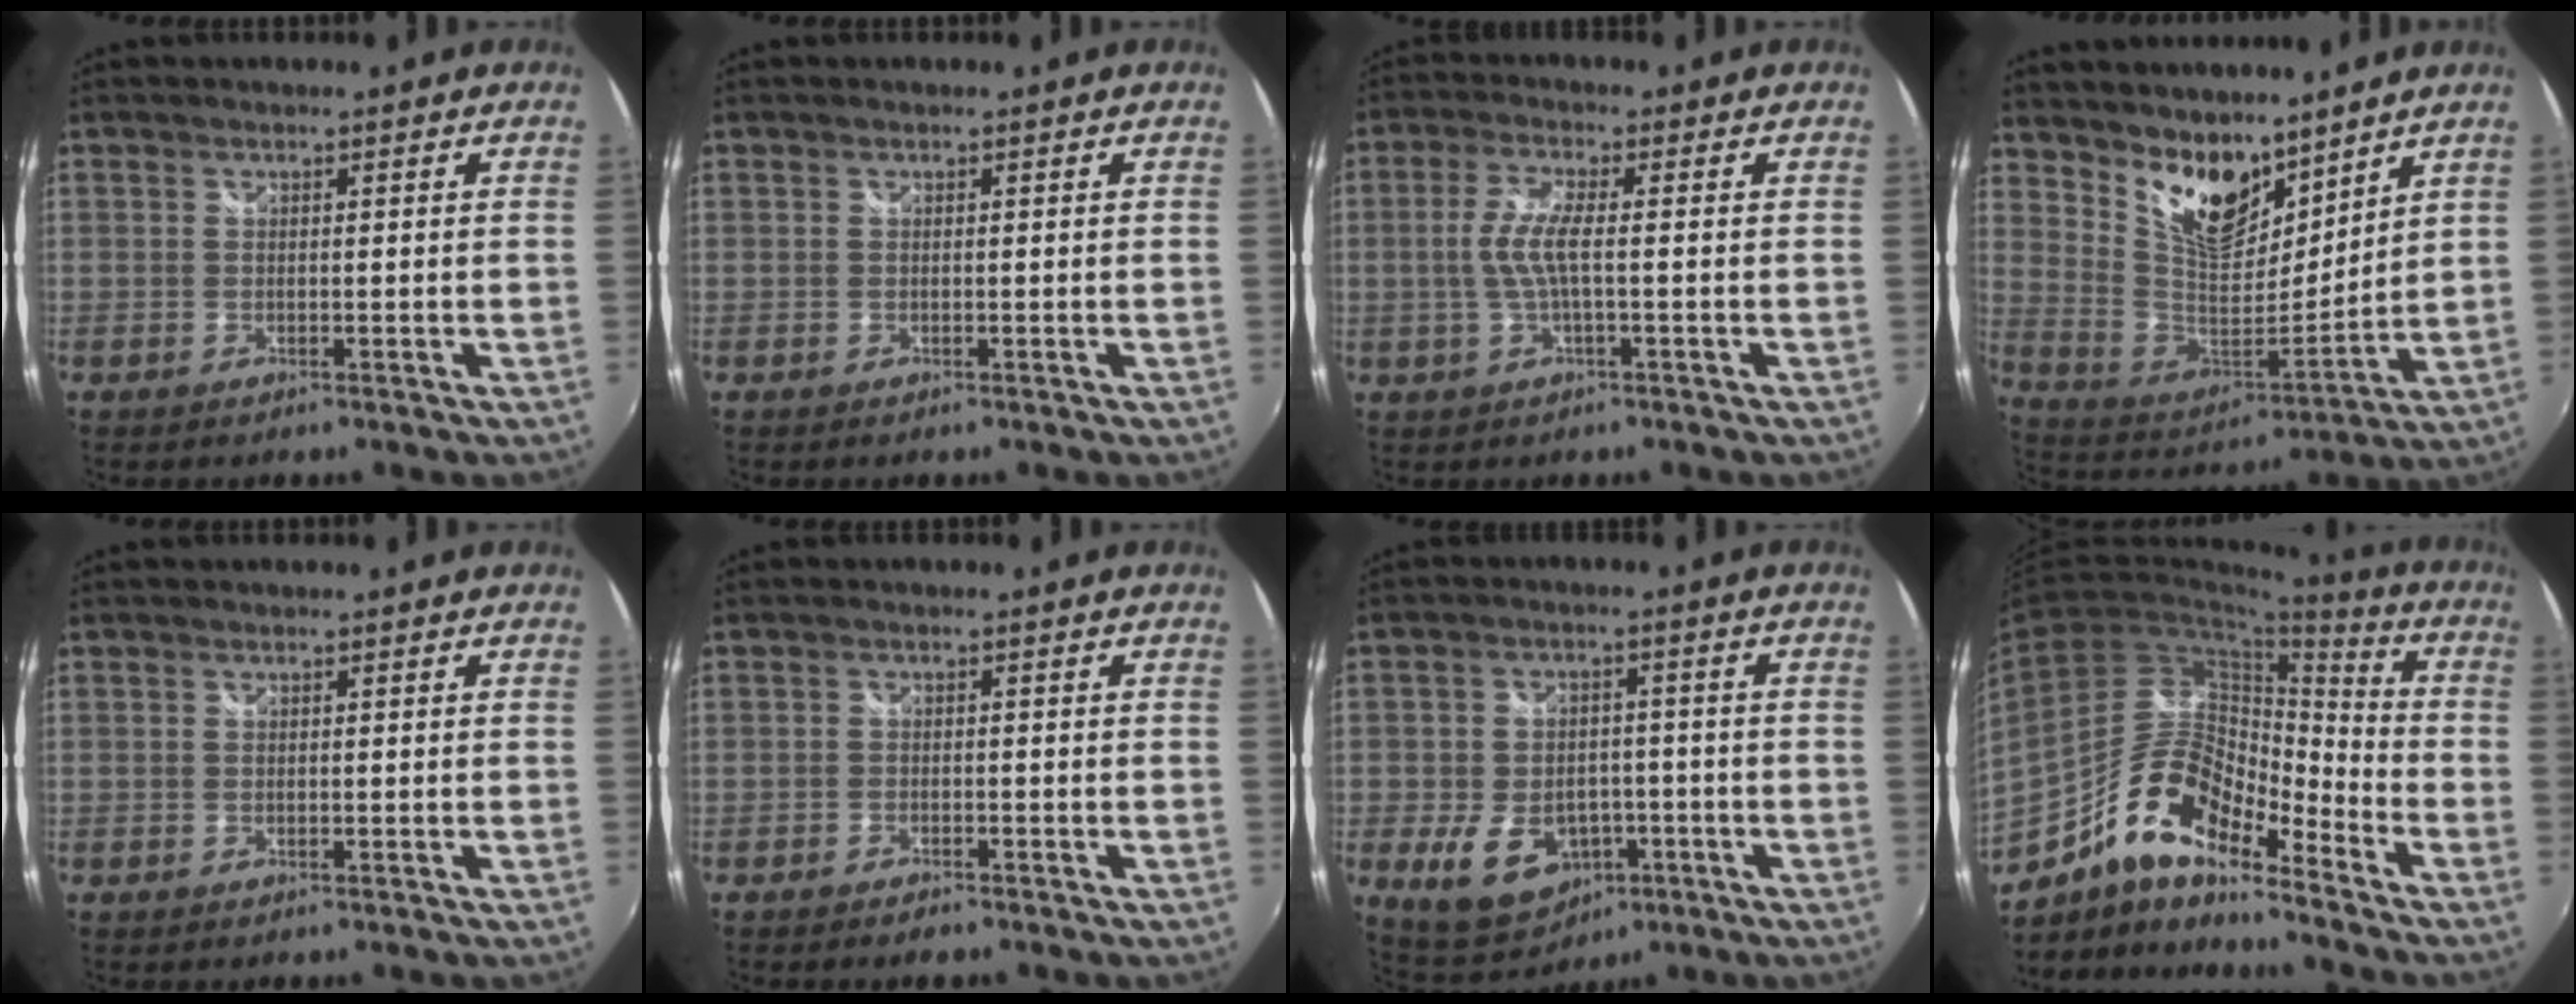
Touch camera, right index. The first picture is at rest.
{"total": 0.0}
{"total": 5.5, "force": [-0.6, 1.0, 5.4], "torque": [-0.109, 0.001, -0.009]}
{"total": 14.3, "force": [10.3, 6.6, 7.4], "torque": [-0.143, -0.001, 0.197]}
{"total": 0.0}
{"total": 2.2, "force": [-1.9, 0.7, 0.8], "torque": [-0.024, -0.006, -0.035]}
{"total": 11.8, "force": [-4.7, 8.6, 6.5], "torque": [-0.155, -0.007, -0.061]}
{"total": 15.9, "force": [-10.9, 5.3, 10.2], "torque": [-0.187, 0.004, -0.207]}